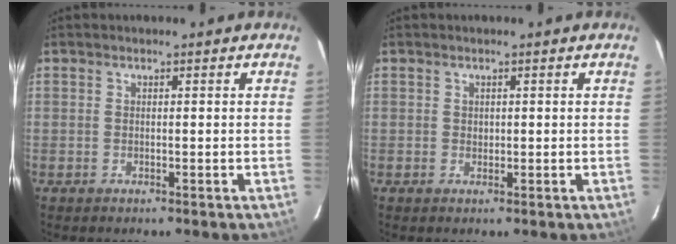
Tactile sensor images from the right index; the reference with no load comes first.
{"total": 0.7, "force": [0.2, 0.7, 0.1], "torque": [0.001, 0.002, 0.004]}